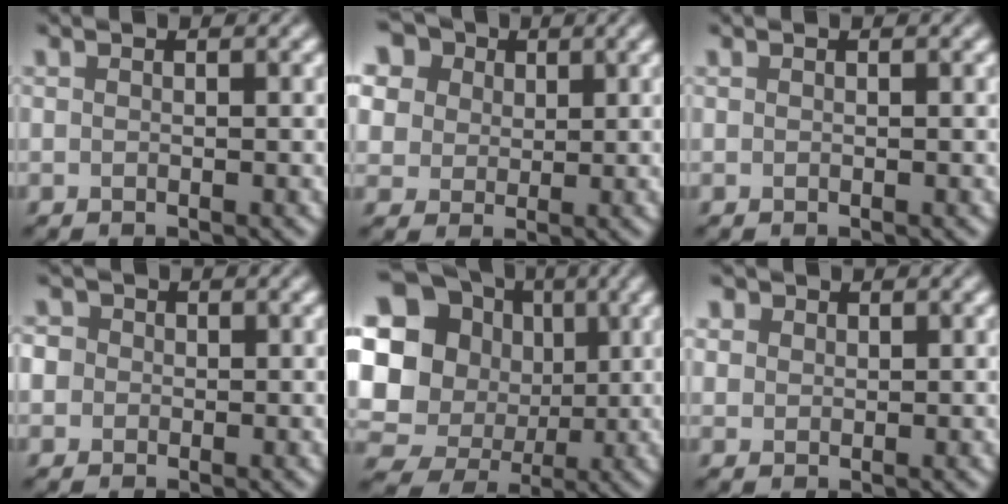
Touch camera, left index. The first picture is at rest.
{"total": 12.8, "force": [6.6, 9.4, 5.8], "torque": [-0.152, 0.035, 0.103]}
{"total": 0.0}
{"total": 3.7, "force": [0.9, 3.3, 1.5], "torque": [-0.017, 0.026, -0.012]}
{"total": 20.4, "force": [2.2, 18.9, 7.3], "torque": [-0.185, 0.003, 0.007]}
{"total": 2.1, "force": [1.2, 1.6, 0.7], "torque": [-0.019, 0.000, 0.023]}